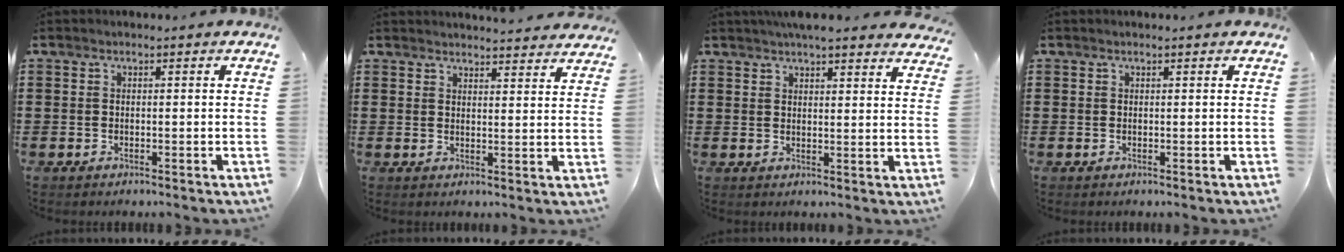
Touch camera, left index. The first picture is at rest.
{"total": 3.3, "force": [3.2, -0.3, 0.1], "torque": [-0.002, -0.018, 0.059]}
{"total": 4.6, "force": [4.3, 0.3, 1.6], "torque": [-0.042, -0.009, 0.081]}
{"total": 0.0}